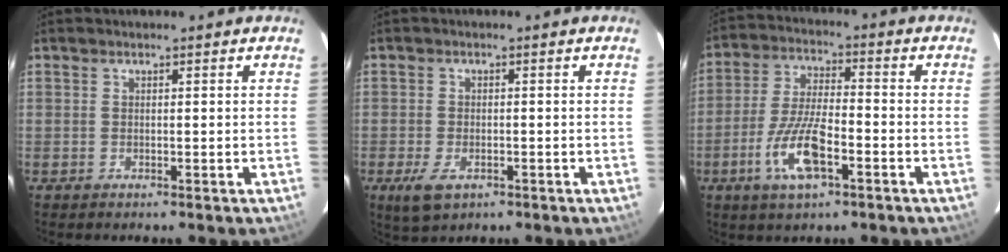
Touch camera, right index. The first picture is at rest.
{"total": 5.1, "force": [-2.5, 2.7, 3.5], "torque": [-0.081, -0.012, -0.040]}
{"total": 10.9, "force": [-4.9, 3.3, 9.2], "torque": [-0.195, -0.007, -0.092]}